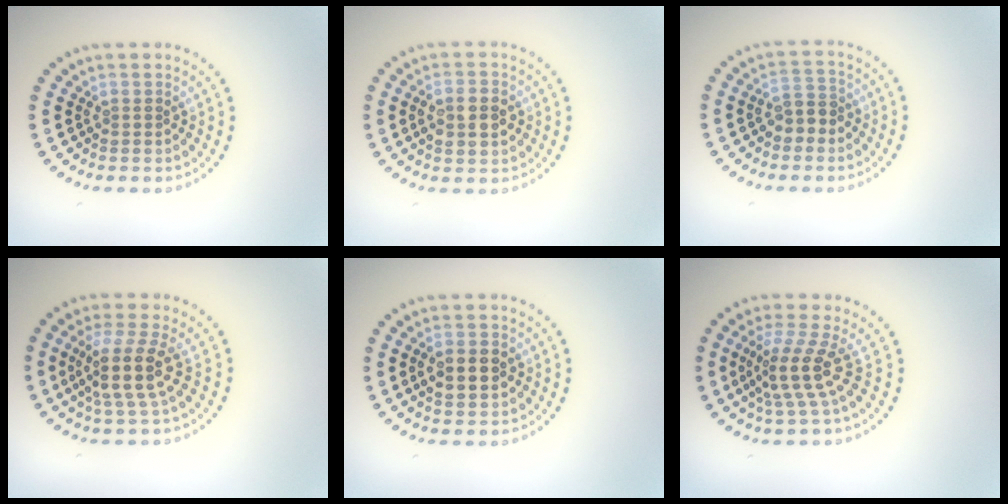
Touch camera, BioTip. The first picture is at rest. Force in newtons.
{"total": 4.2, "press": 4.1, "slide": 0.4}
{"total": 2.6, "press": 2.4, "slide": 0.8}
{"total": 4.0, "press": 3.4, "slide": 2.2}
{"total": 4.0, "press": 4.0, "slide": 0.4}
{"total": 3.7, "press": 2.7, "slide": 2.6}